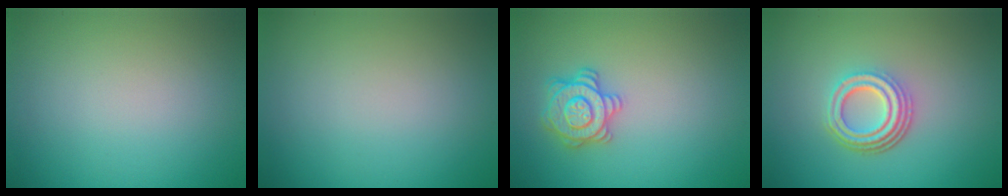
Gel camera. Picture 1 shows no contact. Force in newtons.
{"total": 0.0}
{"total": 3.1, "press": 3.0, "slide": 0.6}
{"total": 4.5, "press": 3.3, "slide": 3.1}